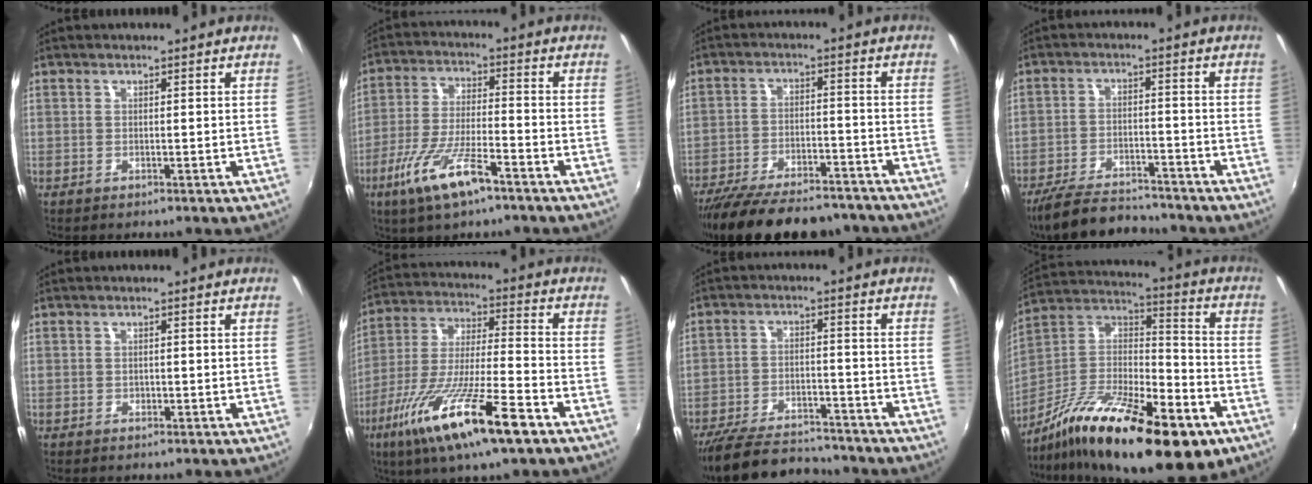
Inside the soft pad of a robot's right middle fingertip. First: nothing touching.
{"total": 12.2, "force": [-7.1, 3.1, 9.4], "torque": [-0.199, -0.014, -0.131]}
{"total": 21.1, "force": [-17.7, 6.6, 9.3], "torque": [-0.187, -0.020, -0.251]}
{"total": 12.8, "force": [-11.2, 3.4, 5.1], "torque": [-0.126, -0.011, -0.184]}
{"total": 0.7, "force": [-0.3, 0.6, 0.1], "torque": [-0.002, -0.001, -0.003]}
{"total": 19.7, "force": [-10.9, 3.1, 16.1], "torque": [-0.315, -0.050, -0.198]}
{"total": 17.3, "force": [-15.0, 5.0, 7.1], "torque": [-0.164, -0.016, -0.232]}
{"total": 28.6, "force": [-16.3, 9.9, 21.2], "torque": [-0.360, -0.013, -0.264]}